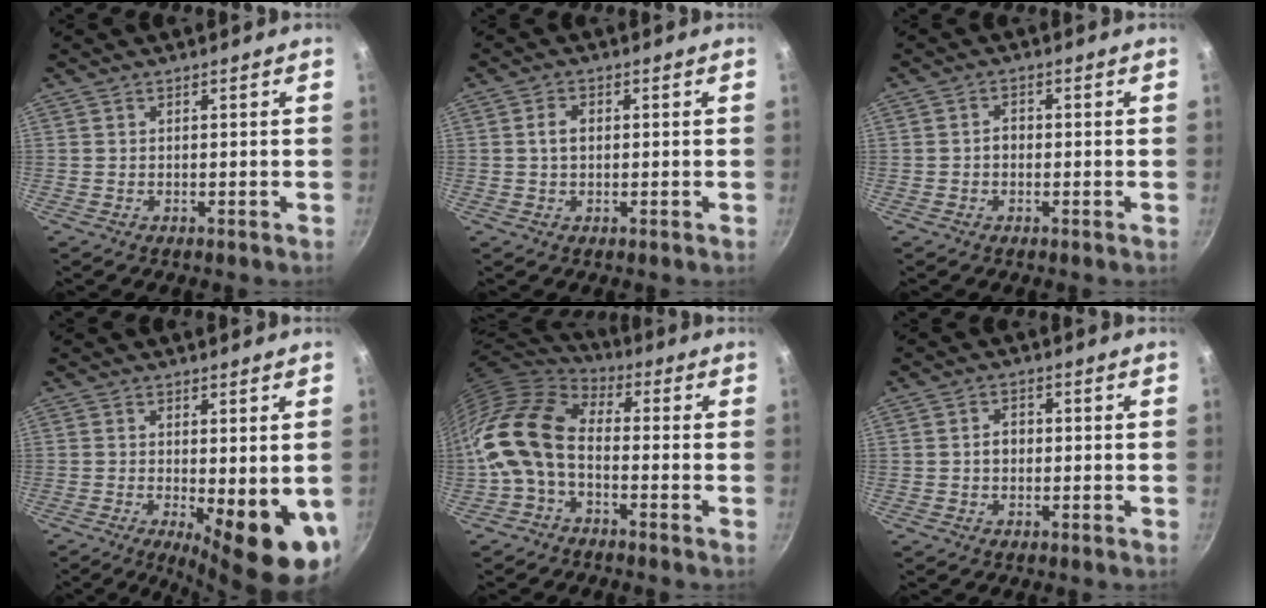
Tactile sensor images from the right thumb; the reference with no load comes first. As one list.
[{"total": 2.9, "force": [0.2, 2.0, 2.2], "torque": [-0.032, 0.008, 0.001]}, {"total": 2.0, "force": [-0.4, 1.6, 1.2], "torque": [-0.011, 0.011, -0.008]}, {"total": 12.3, "force": [-2.2, 3.7, 11.5], "torque": [-0.133, -0.018, -0.020]}, {"total": 14.9, "force": [-2.6, 9.2, 11.5], "torque": [-0.219, 0.034, -0.071]}, {"total": 2.8, "force": [-0.1, 2.2, 1.7], "torque": [-0.014, 0.011, -0.004]}]